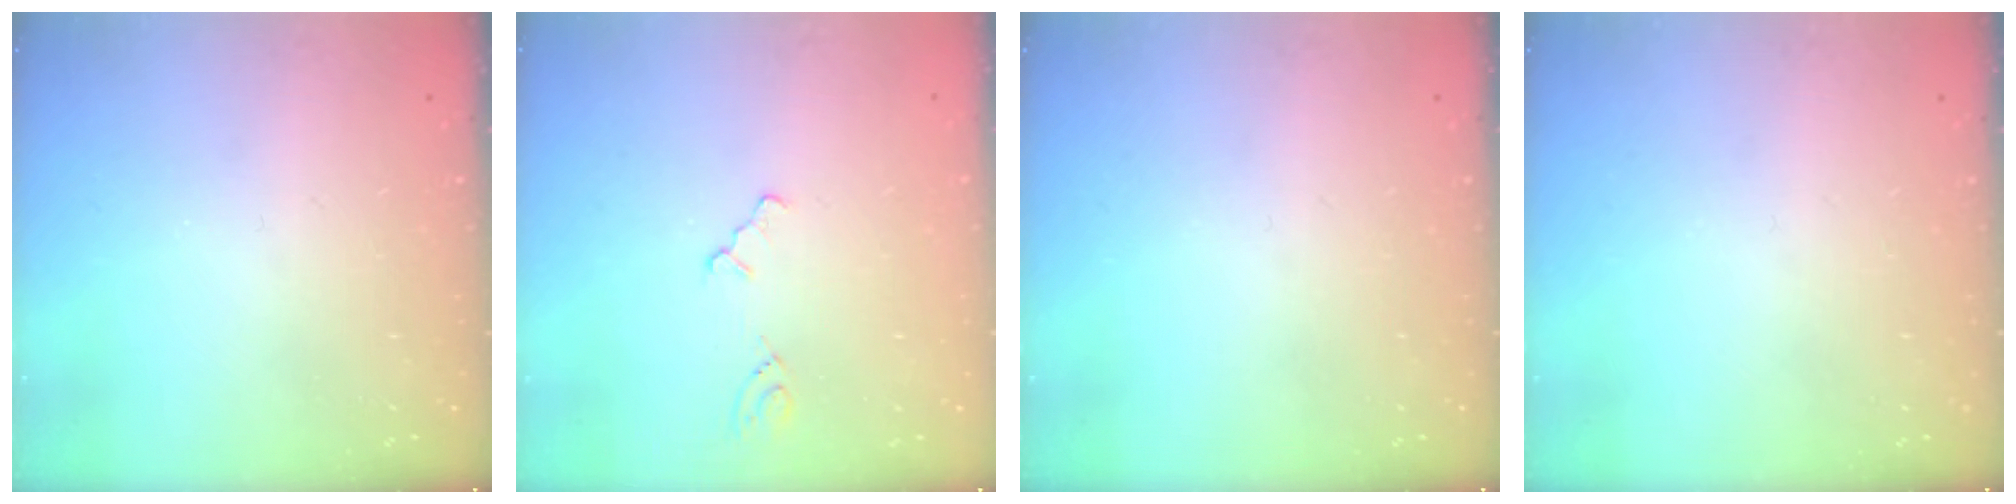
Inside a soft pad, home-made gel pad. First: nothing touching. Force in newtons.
{"total": 2.2, "press": 2.2, "slide": 0.4}
{"total": 0.0}
{"total": 0.0}